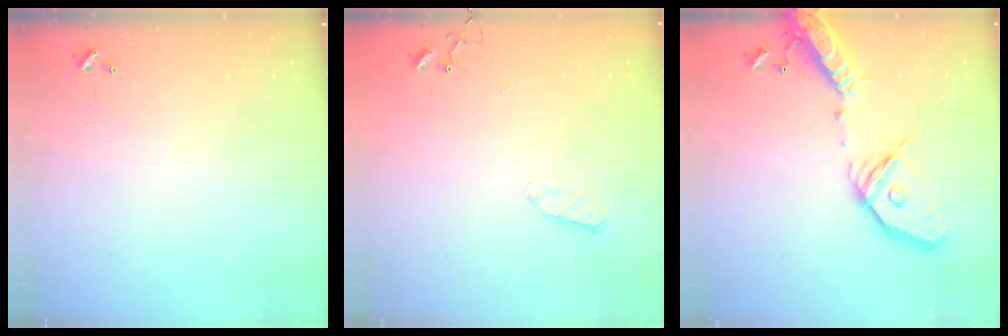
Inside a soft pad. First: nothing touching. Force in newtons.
{"total": 3.5, "press": 3.4, "slide": 0.5}
{"total": 21.3, "press": 20.9, "slide": 4.1}